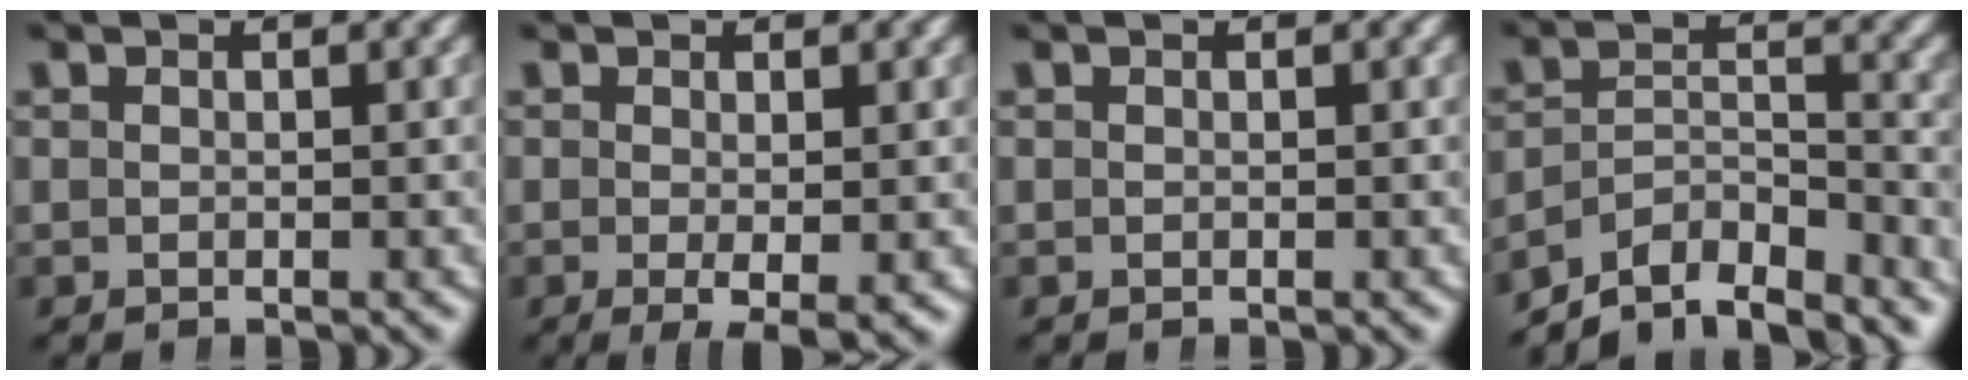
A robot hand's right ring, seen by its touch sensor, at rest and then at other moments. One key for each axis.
{"total": 3.5, "fx": -1.8, "fy": 0.9, "fz": 2.9, "tx": -0.041, "ty": -0.019, "tz": -0.019}
{"total": 0.0}
{"total": 9.7, "fx": -8.1, "fy": 4.0, "fz": 3.4, "tx": -0.060, "ty": -0.039, "tz": -0.122}